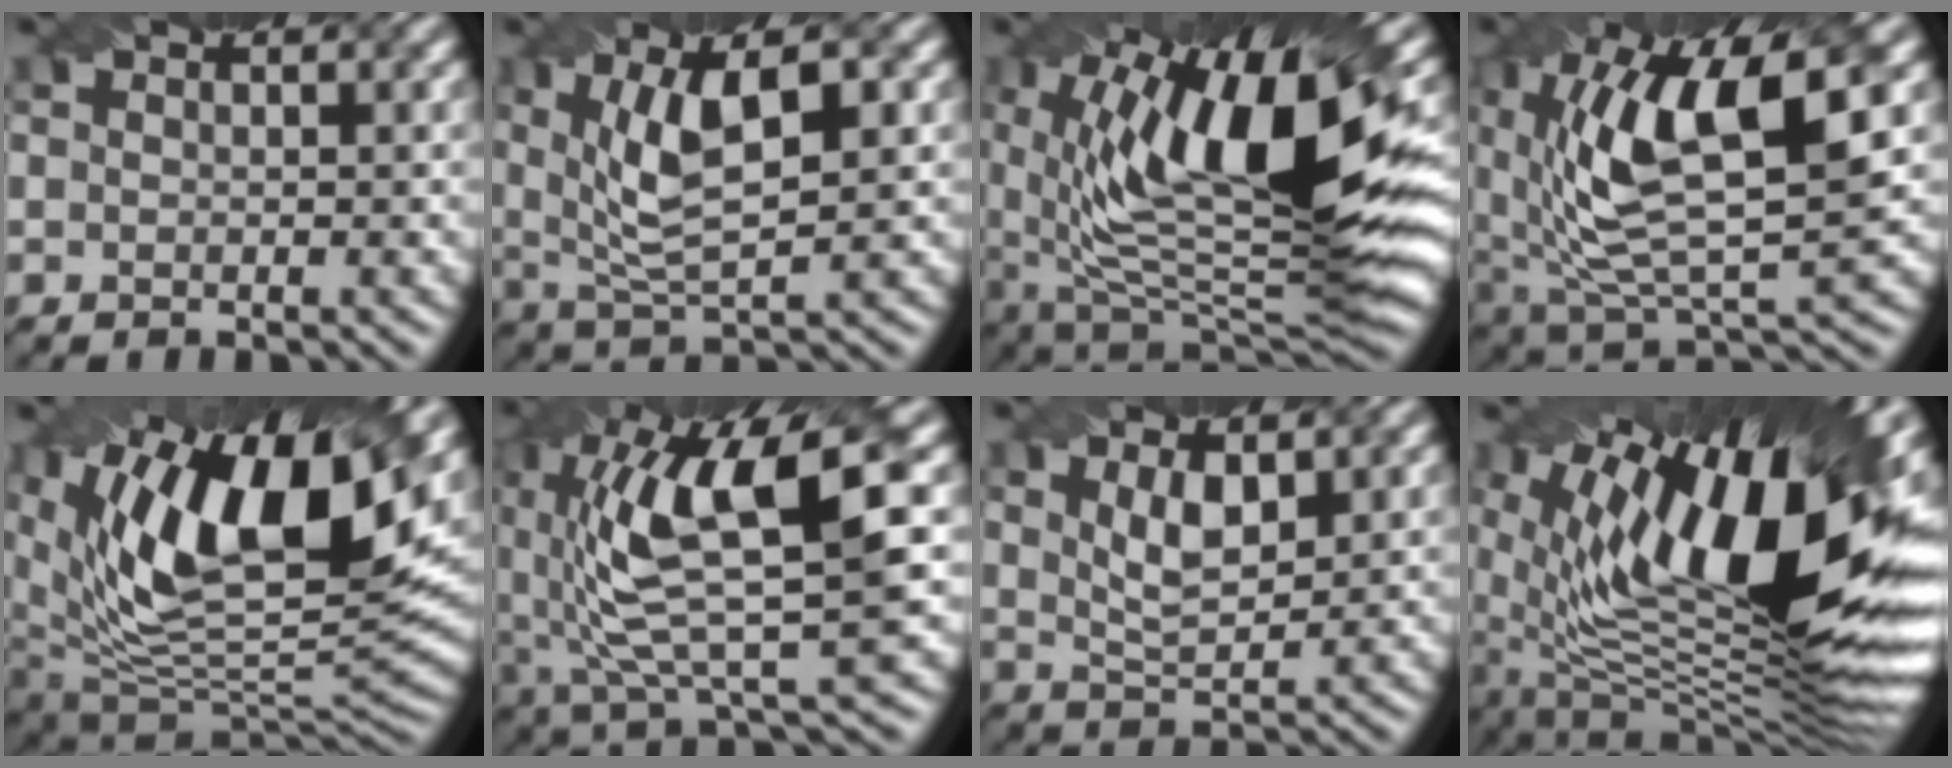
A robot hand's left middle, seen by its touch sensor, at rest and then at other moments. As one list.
[{"total": 7.2, "force": [1.6, 2.5, 6.6], "torque": [-0.130, 0.001, 0.030]}, {"total": 14.7, "force": [2.9, 5.0, 13.5], "torque": [-0.224, -0.008, 0.046]}, {"total": 12.3, "force": [2.9, 5.3, 10.7], "torque": [-0.210, -0.003, 0.056]}, {"total": 15.2, "force": [6.5, 6.7, 12.0], "torque": [-0.218, 0.011, 0.110]}, {"total": 11.2, "force": [2.0, 3.3, 10.5], "torque": [-0.202, -0.001, 0.044]}, {"total": 3.1, "force": [1.4, 1.2, 2.6], "torque": [-0.056, -0.005, 0.030]}, {"total": 18.6, "force": [4.0, 6.8, 16.8], "torque": [-0.264, 0.001, 0.069]}]